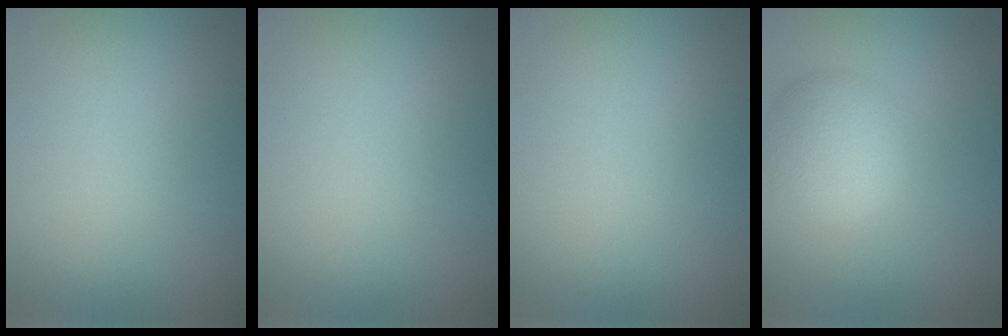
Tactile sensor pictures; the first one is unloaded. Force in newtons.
{"total": 0.0}
{"total": 0.0}
{"total": 5.1, "press": 5.0, "slide": 0.3}